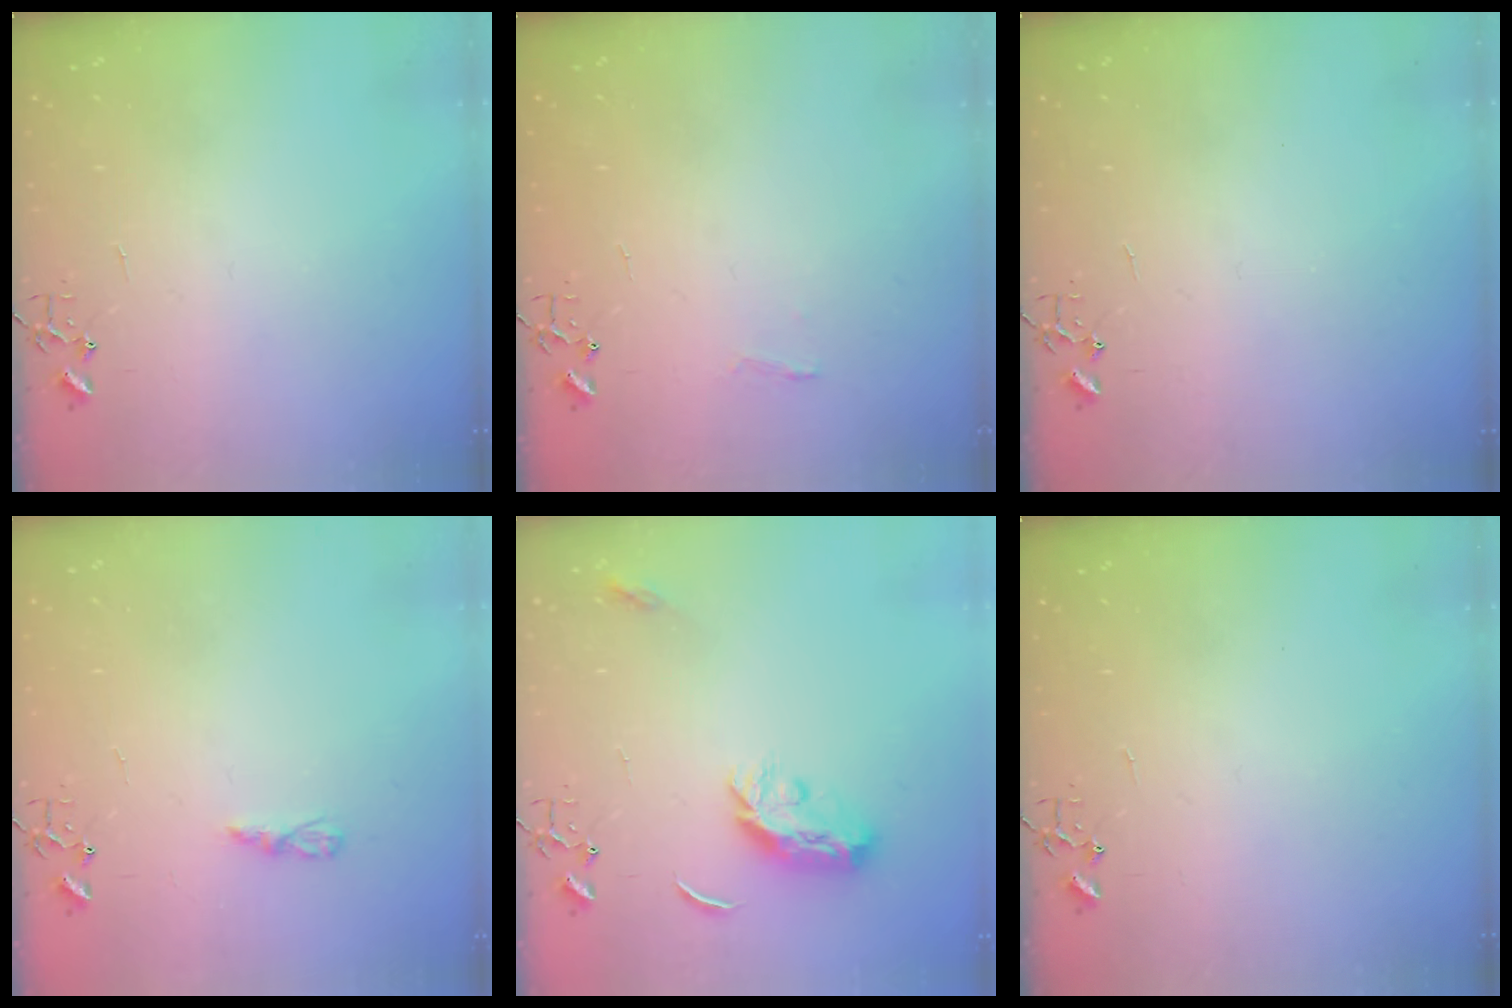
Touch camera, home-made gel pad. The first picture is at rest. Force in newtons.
{"total": 4.8, "press": 4.8, "slide": 0.6}
{"total": 0.0}
{"total": 3.5, "press": 3.5, "slide": 0.4}
{"total": 9.9, "press": 9.9, "slide": 0.3}
{"total": 0.0}